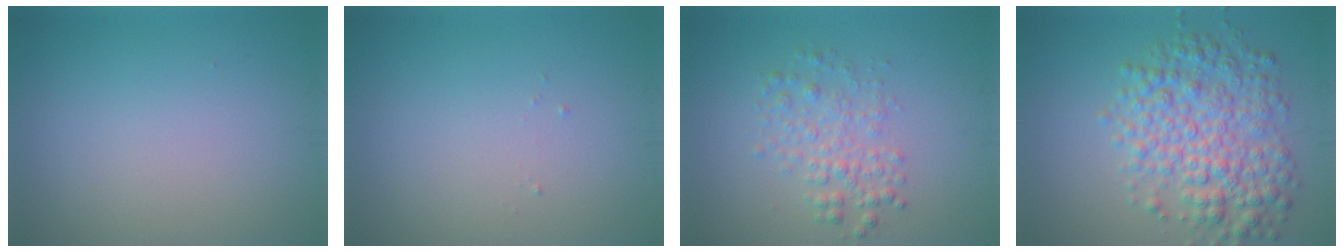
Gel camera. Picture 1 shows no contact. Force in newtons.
{"total": 0.0}
{"total": 2.7, "press": 2.7, "slide": 0.0}
{"total": 6.5, "press": 6.5, "slide": 0.0}